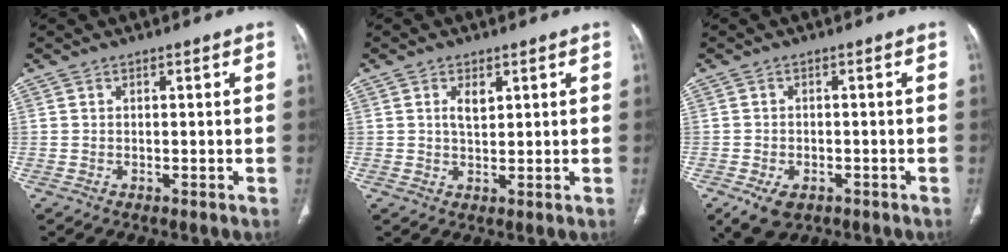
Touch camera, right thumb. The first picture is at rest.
{"total": 3.0, "force": [1.2, 1.6, 2.2], "torque": [-0.031, -0.007, 0.022]}
{"total": 6.3, "force": [-3.3, 3.9, 3.6], "torque": [-0.066, 0.005, -0.047]}